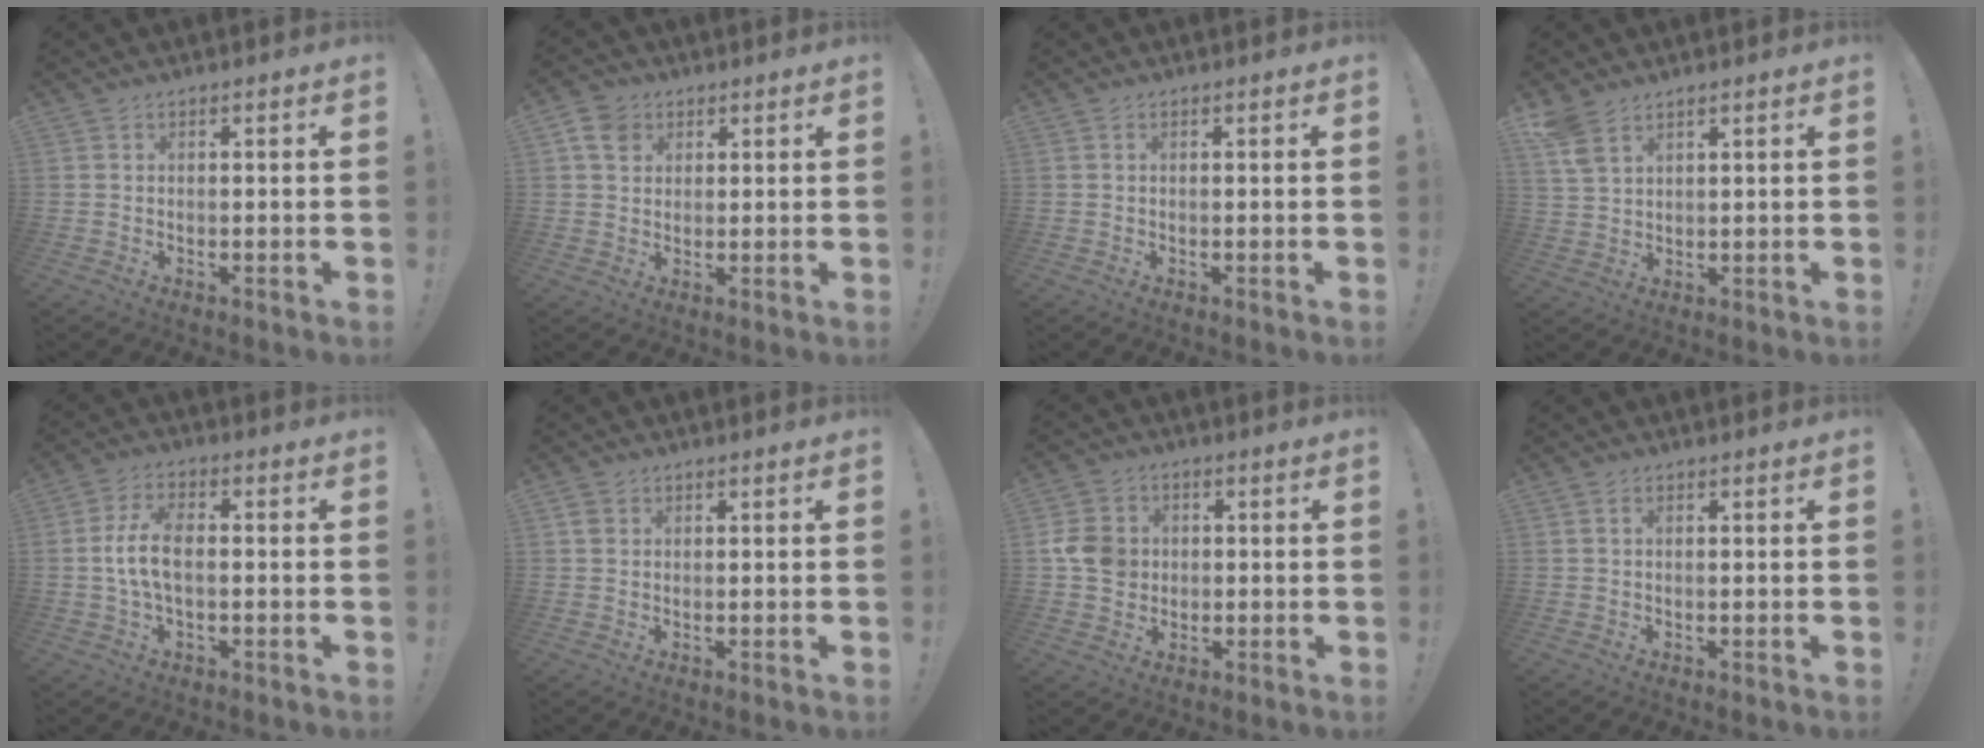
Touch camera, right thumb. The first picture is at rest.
{"total": 6.7, "force": [3.0, 5.3, 2.7], "torque": [-0.038, -0.009, 0.058]}
{"total": 0.0}
{"total": 6.0, "force": [4.0, 2.9, 3.4], "torque": [-0.066, -0.015, 0.078]}
{"total": 8.8, "force": [-0.8, 4.4, 7.6], "torque": [-0.163, 0.009, -0.011]}
{"total": 2.0, "force": [0.8, 1.7, 0.7], "torque": [-0.014, 0.003, 0.017]}
{"total": 8.5, "force": [0.1, 7.6, 3.7], "torque": [-0.066, 0.008, 0.007]}
{"total": 0.8, "force": [0.2, 0.4, 0.6], "torque": [-0.012, 0.001, 0.004]}